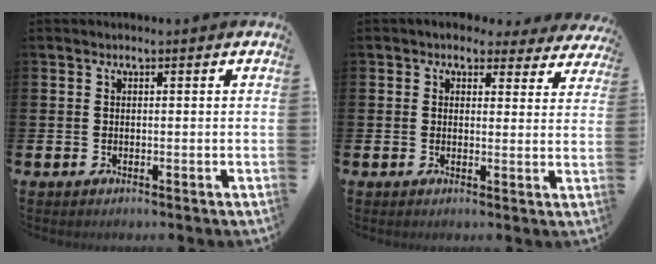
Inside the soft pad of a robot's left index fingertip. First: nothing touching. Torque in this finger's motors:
{"motor_torque": [1.14, -1.00, 0.49, 0.04]}